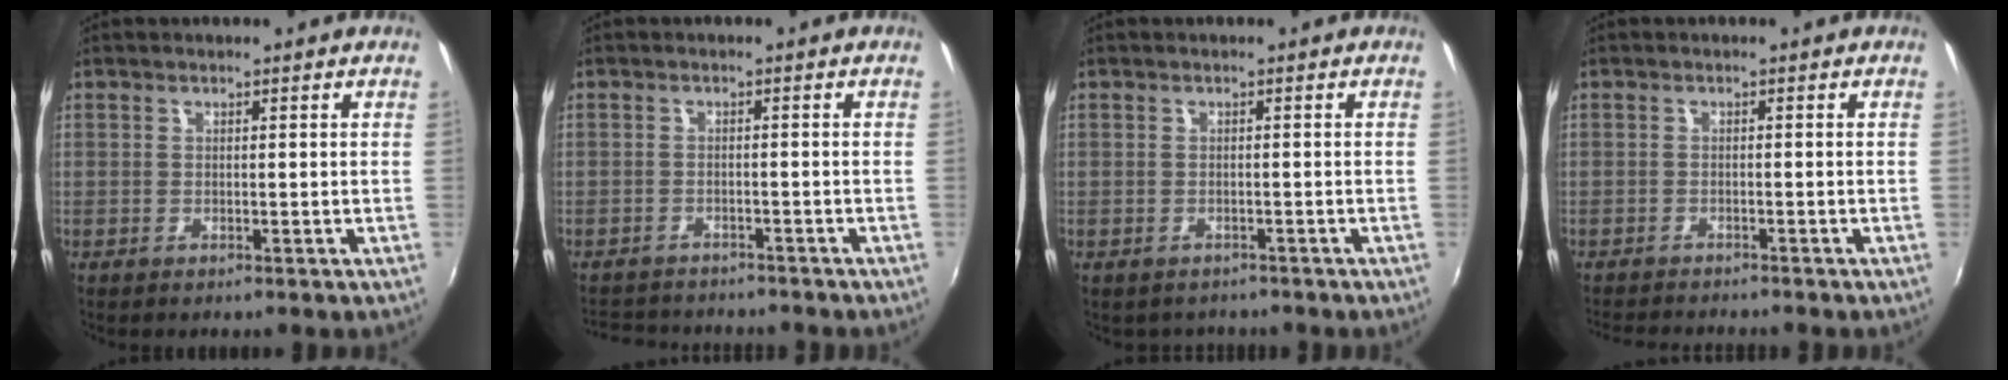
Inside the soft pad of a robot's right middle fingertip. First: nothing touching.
{"total": 7.8, "force": [-7.1, 2.4, 2.1], "torque": [-0.058, -0.004, -0.107]}
{"total": 2.1, "force": [-1.7, 1.3, 0.3], "torque": [-0.011, -0.007, -0.021]}
{"total": 5.0, "force": [-4.8, 0.4, 1.5], "torque": [-0.042, -0.016, -0.080]}